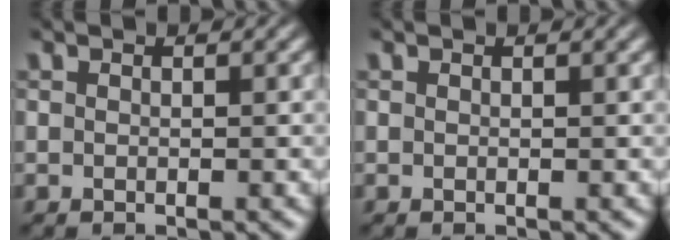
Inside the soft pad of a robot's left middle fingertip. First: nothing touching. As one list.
[{"total": 0.5, "force": [0.4, 0.1, 0.4], "torque": [-0.004, 0.005, 0.006]}]